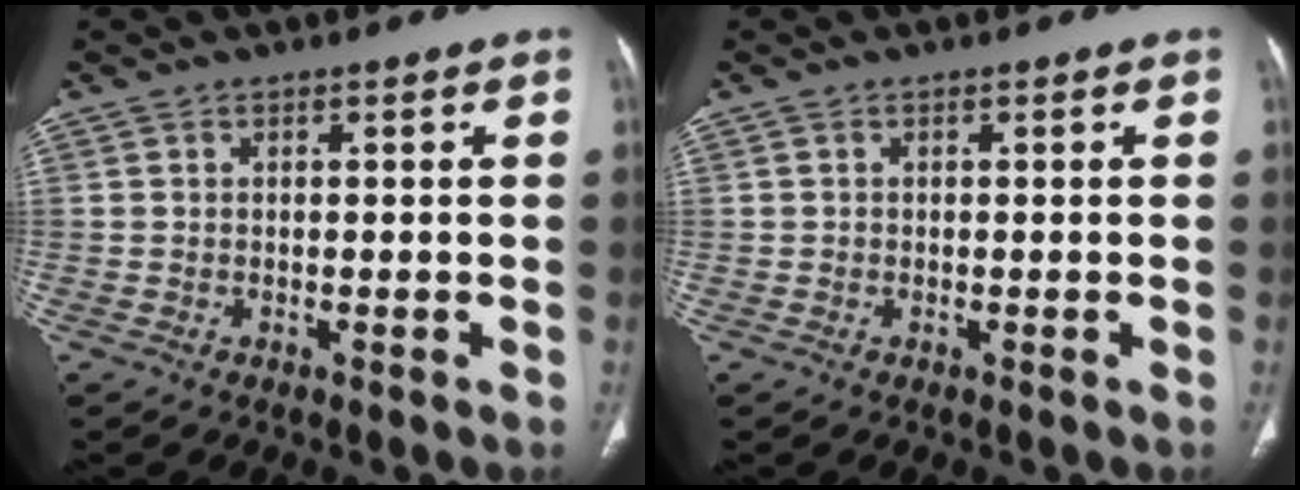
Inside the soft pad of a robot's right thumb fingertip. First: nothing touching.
{"total": 0.0}